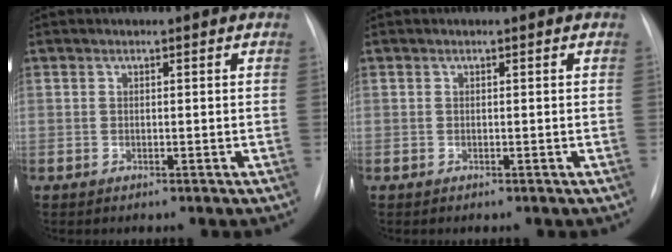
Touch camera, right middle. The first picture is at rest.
{"total": 0.0}